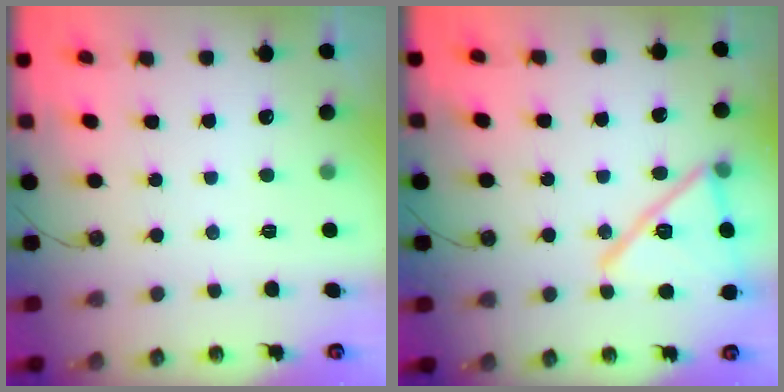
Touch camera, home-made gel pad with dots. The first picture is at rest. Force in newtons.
{"total": 19.5, "press": 16.5, "slide": 10.4}